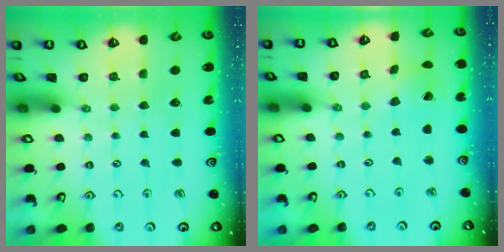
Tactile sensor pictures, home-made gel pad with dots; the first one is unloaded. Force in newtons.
{"total": 1.2, "press": 1.2, "slide": 0.2}